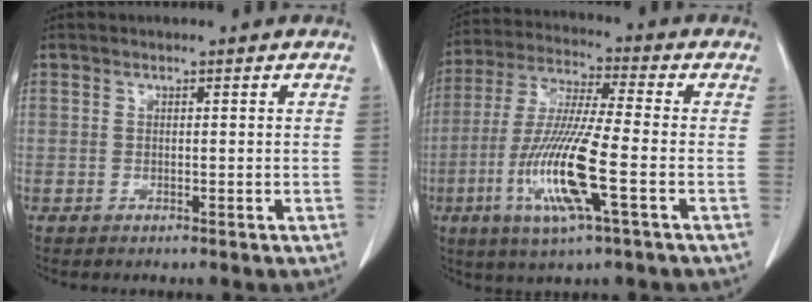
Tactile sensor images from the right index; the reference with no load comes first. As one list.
[{"total": 14.0, "force": [-4.3, 0.6, 13.3], "torque": [-0.277, -0.016, -0.085]}]